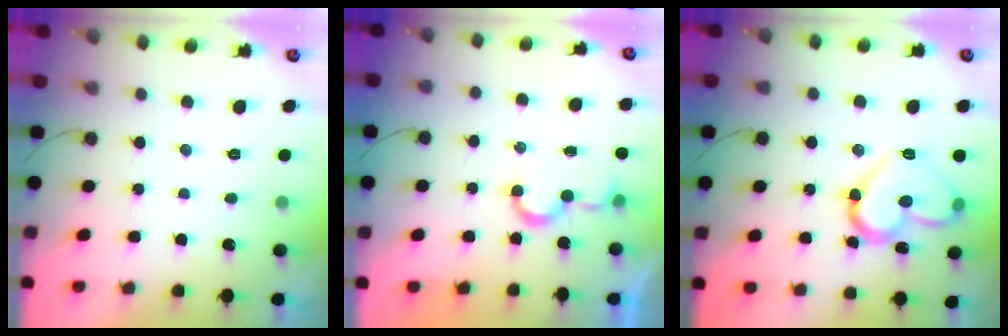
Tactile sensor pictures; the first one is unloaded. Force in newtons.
{"total": 5.8, "press": 5.8, "slide": 0.5}
{"total": 15.5, "press": 15.5, "slide": 1.3}